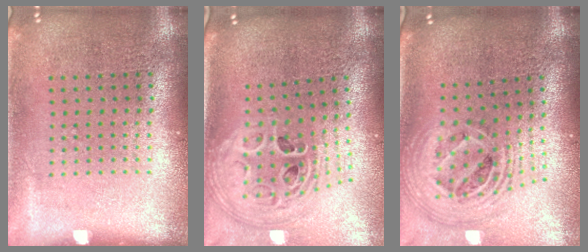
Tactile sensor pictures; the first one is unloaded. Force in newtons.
{"total": 2.8, "press": 2.0, "slide": 2.0}
{"total": 2.5, "press": 1.8, "slide": 1.7}